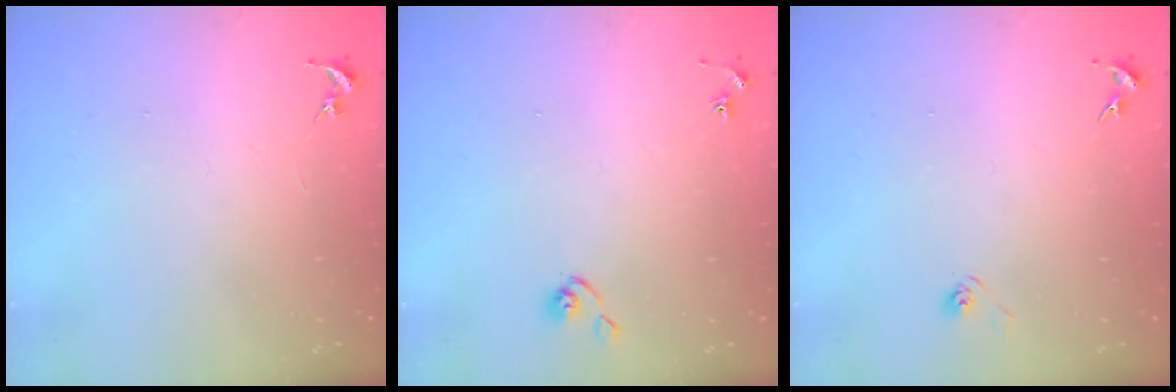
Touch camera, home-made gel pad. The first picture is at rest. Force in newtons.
{"total": 5.5, "press": 5.4, "slide": 0.5}
{"total": 2.9, "press": 2.5, "slide": 1.5}